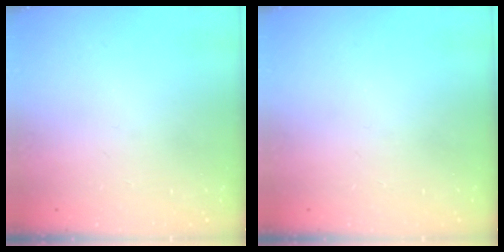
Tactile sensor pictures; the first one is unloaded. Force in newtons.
{"total": 0.0}